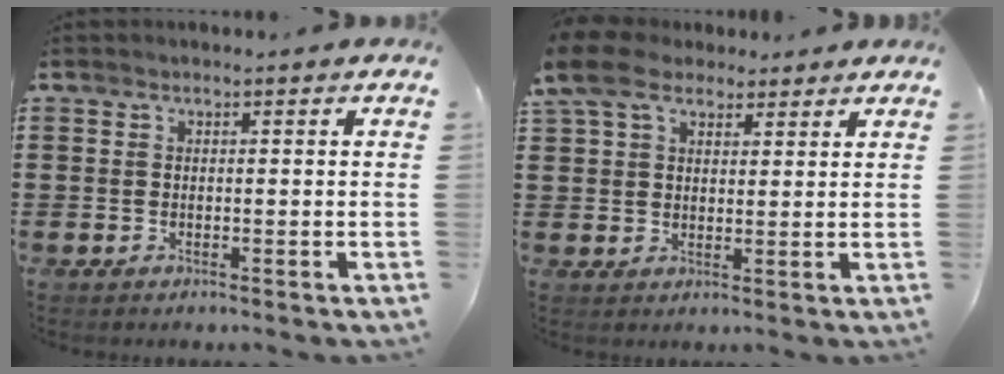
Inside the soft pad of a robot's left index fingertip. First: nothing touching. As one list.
[{"total": 7.5, "force": [5.3, 4.0, 3.5], "torque": [-0.089, -0.001, 0.097]}]